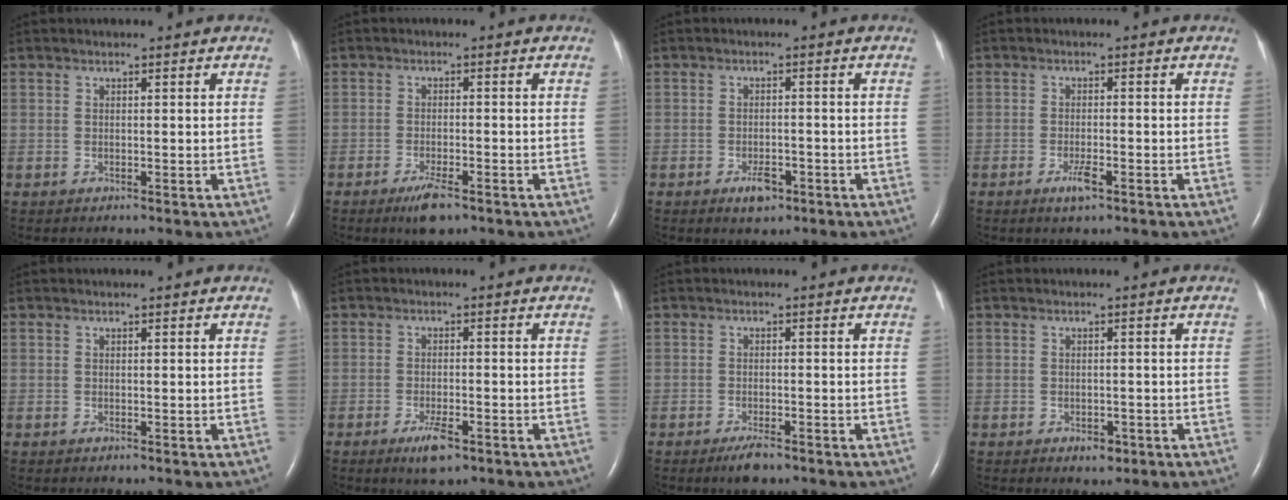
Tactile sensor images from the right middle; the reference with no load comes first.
{"total": 4.0, "force": [-2.6, 0.8, 2.8], "torque": [-0.059, -0.006, -0.043]}
{"total": 3.1, "force": [-1.8, 1.5, 2.0], "torque": [-0.035, 0.001, -0.025]}
{"total": 2.6, "force": [-1.5, 0.4, 2.0], "torque": [-0.042, -0.003, -0.027]}
{"total": 0.0}
{"total": 3.9, "force": [-2.3, 1.0, 3.0], "torque": [-0.060, -0.004, -0.038]}
{"total": 2.7, "force": [-1.9, 0.5, 1.8], "torque": [-0.039, -0.004, -0.032]}
{"total": 1.8, "force": [-1.0, 1.1, 1.1], "torque": [-0.015, 0.002, -0.007]}